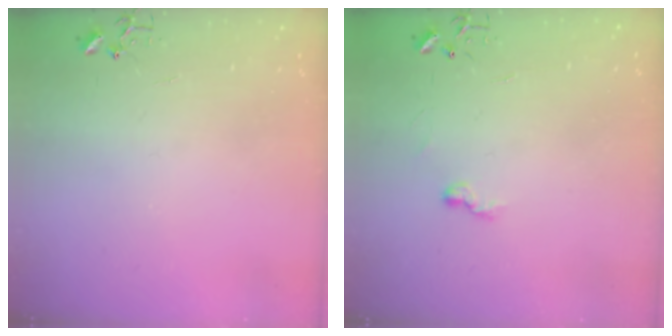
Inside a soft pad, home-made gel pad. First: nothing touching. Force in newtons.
{"total": 4.6, "press": 4.6, "slide": 0.6}